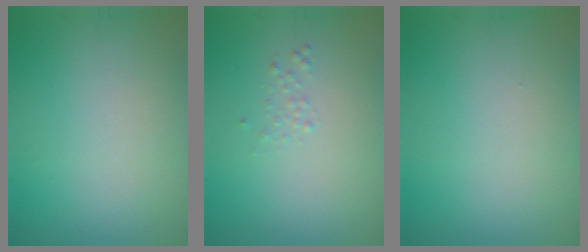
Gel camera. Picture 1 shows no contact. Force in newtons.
{"total": 0.6, "press": 0.6, "slide": 0.0}
{"total": 0.0}